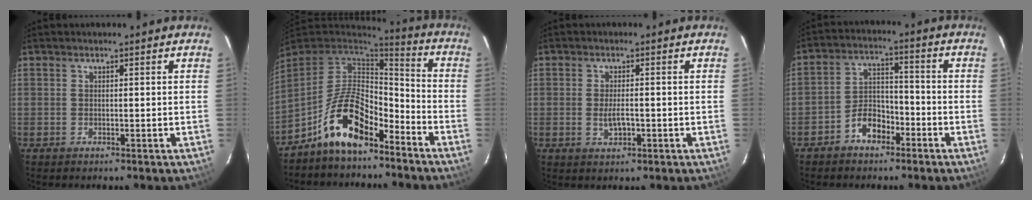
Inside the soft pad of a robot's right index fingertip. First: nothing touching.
{"total": 14.7, "force": [-9.2, 6.3, 9.6], "torque": [-0.198, 0.015, -0.166]}
{"total": 3.2, "force": [-0.8, 1.3, 2.8], "torque": [-0.053, -0.003, -0.013]}
{"total": 6.7, "force": [-4.3, 4.2, 2.9], "torque": [-0.058, 0.024, -0.069]}